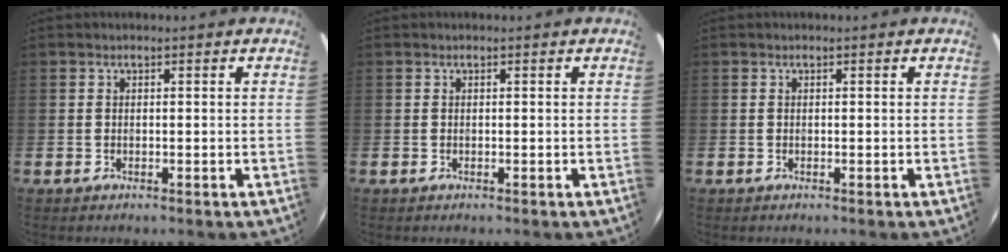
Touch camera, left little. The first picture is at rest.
{"total": 0.0}
{"total": 0.0}